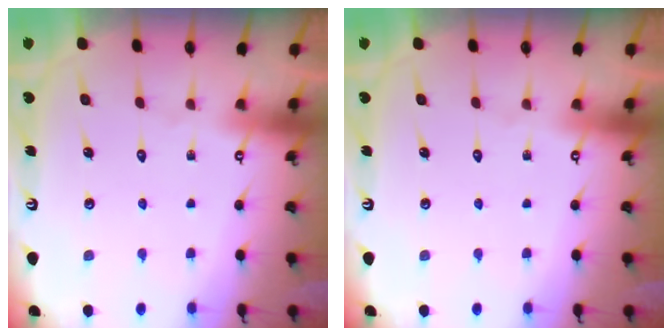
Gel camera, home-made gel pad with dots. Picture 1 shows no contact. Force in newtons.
{"total": 0.0}